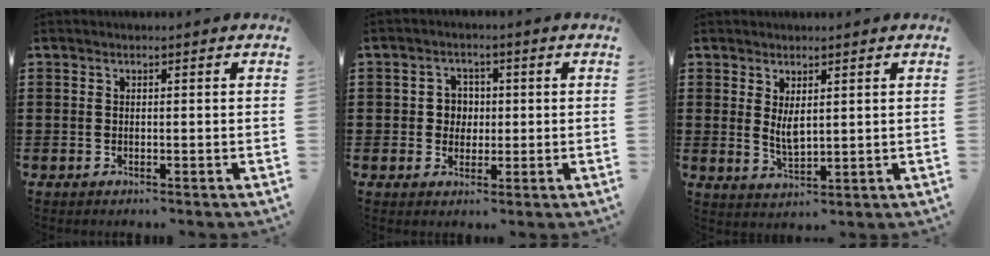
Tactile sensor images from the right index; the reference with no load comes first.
{"total": 3.5, "force": [0.0, 3.2, 1.4], "torque": [-0.039, 0.011, -0.004]}
{"total": 3.2, "force": [1.3, 1.1, 2.7], "torque": [-0.055, -0.002, 0.025]}